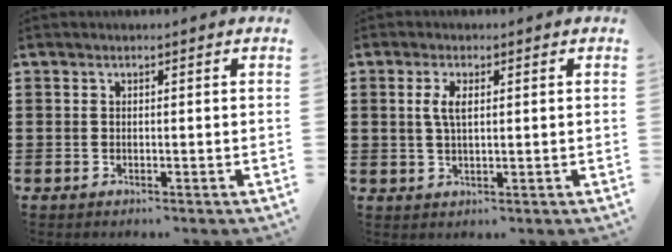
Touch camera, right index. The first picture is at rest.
{"total": 3.1, "force": [0.6, 1.2, 2.8], "torque": [-0.059, 0.008, 0.008]}